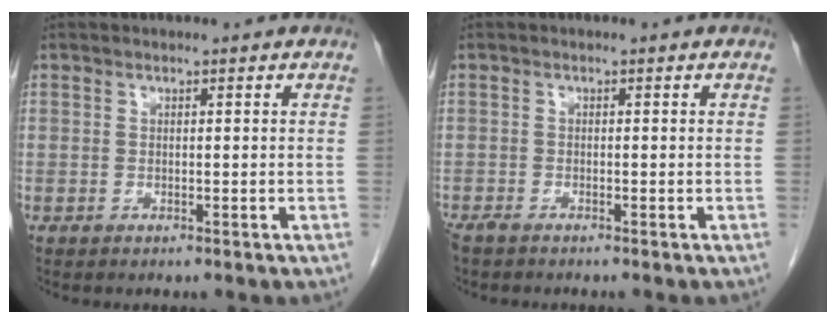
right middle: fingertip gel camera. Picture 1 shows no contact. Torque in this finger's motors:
{"motor_torque": [-0.18, -0.16, 0.00, 0.01]}